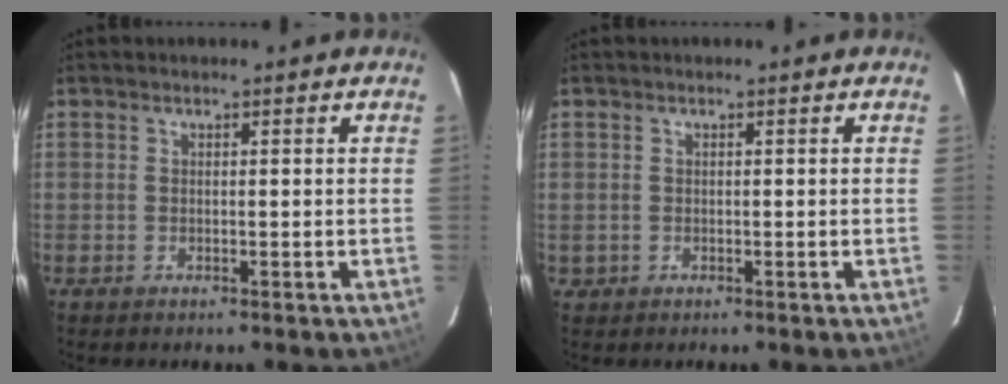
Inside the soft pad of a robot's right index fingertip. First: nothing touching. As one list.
[{"total": 1.3, "force": [-0.2, 1.3, 0.0], "torque": [-0.001, 0.002, 0.000]}]